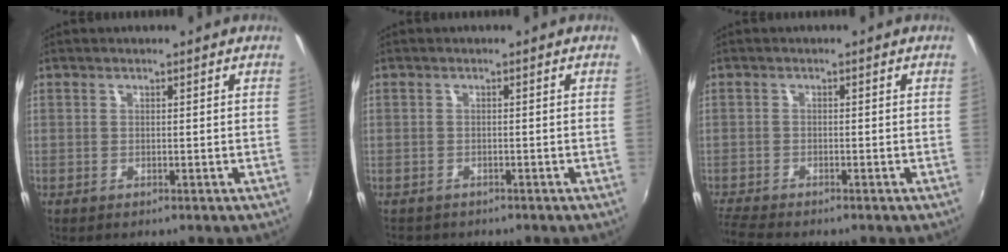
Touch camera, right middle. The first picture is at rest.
{"total": 2.3, "force": [-1.9, 1.2, 0.4], "torque": [-0.015, -0.009, -0.028]}
{"total": 4.7, "force": [-4.4, 0.3, 1.7], "torque": [-0.052, -0.023, -0.082]}